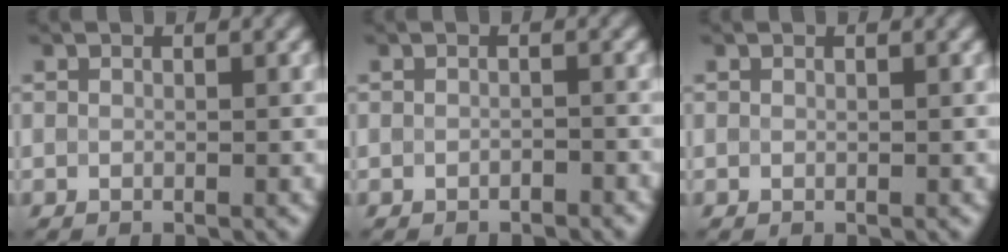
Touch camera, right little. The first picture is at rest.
{"total": 0.7, "force": [-0.5, 0.3, 0.3], "torque": [-0.005, -0.001, -0.008]}
{"total": 0.0}